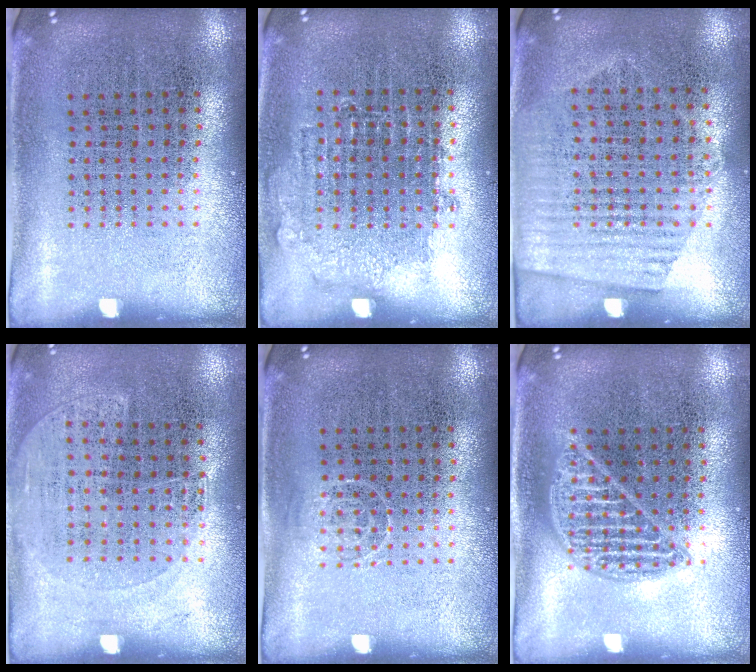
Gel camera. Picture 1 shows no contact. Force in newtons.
{"total": 0.8, "press": 0.7, "slide": 0.3}
{"total": 1.5, "press": 1.2, "slide": 0.8}
{"total": 1.2, "press": 1.0, "slide": 0.7}
{"total": 0.7, "press": 0.5, "slide": 0.5}
{"total": 1.1, "press": 1.0, "slide": 0.2}